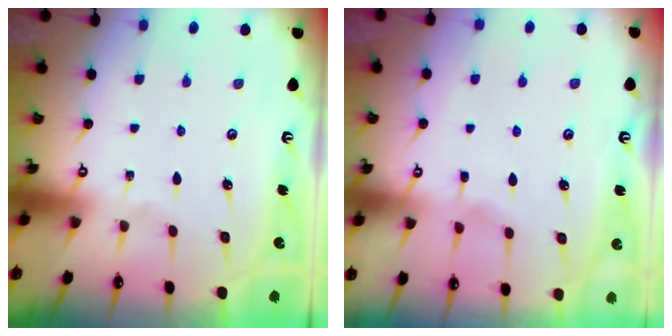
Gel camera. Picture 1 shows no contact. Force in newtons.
{"total": 2.8, "press": 2.8, "slide": 0.3}